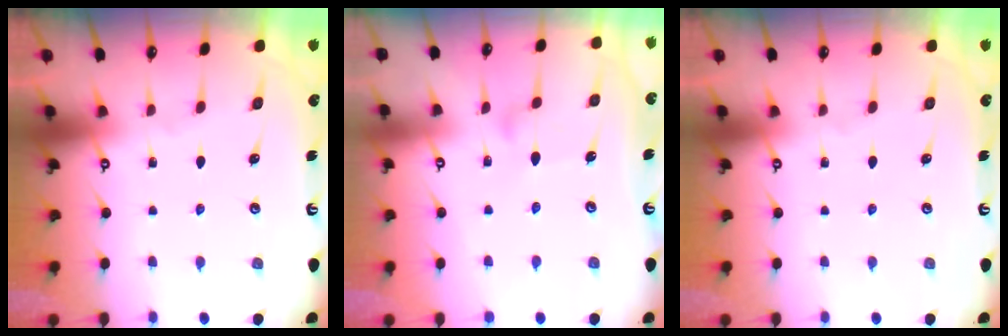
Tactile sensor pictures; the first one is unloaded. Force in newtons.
{"total": 7.2, "press": 7.2, "slide": 0.4}
{"total": 0.0}